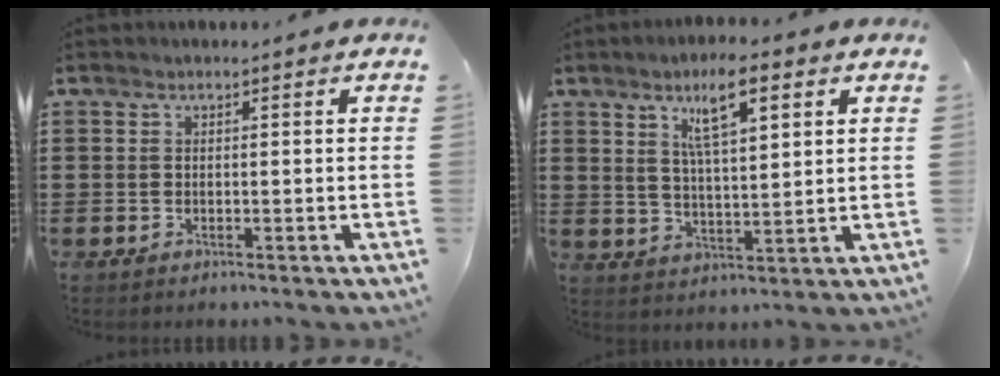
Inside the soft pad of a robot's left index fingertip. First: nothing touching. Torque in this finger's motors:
{"motor_torque": [0.42, -0.28, 0.36, 0.16]}